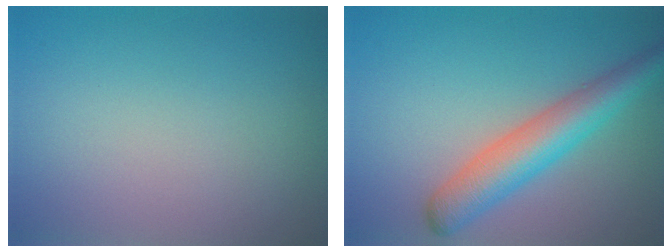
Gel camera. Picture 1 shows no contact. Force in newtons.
{"total": 5.4, "press": 5.4, "slide": 0.1}